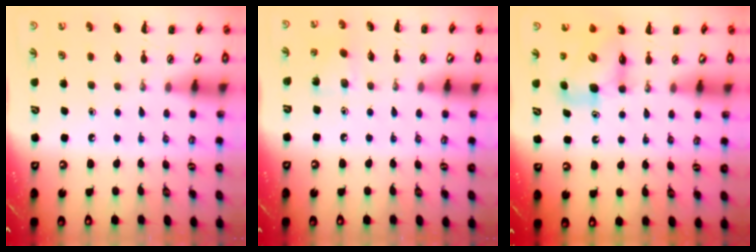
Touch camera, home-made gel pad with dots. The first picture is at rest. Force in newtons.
{"total": 4.3, "press": 4.2, "slide": 0.9}
{"total": 7.0, "press": 7.0, "slide": 0.5}